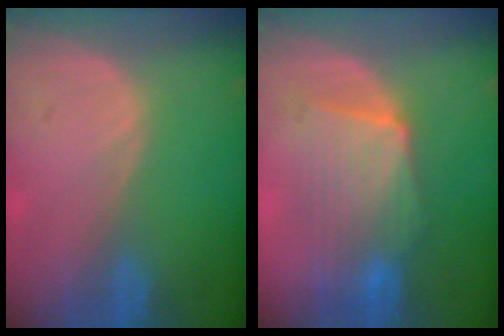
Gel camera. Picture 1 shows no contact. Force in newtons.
{"total": 7.9, "press": 7.9, "slide": 0.9}